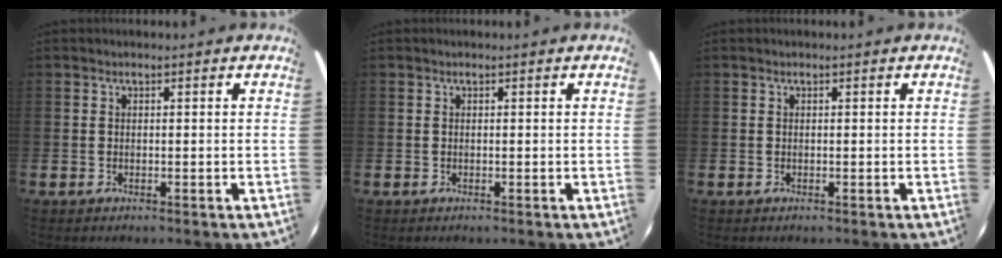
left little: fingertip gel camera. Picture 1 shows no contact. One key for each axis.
{"total": 0.0}
{"total": 0.0}